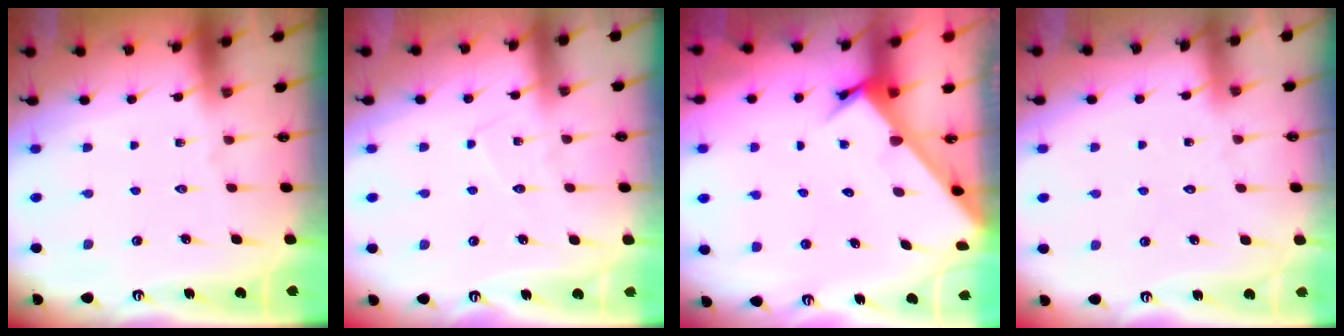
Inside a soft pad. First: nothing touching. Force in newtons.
{"total": 5.0, "press": 5.0, "slide": 0.5}
{"total": 3.2, "press": 3.2, "slide": 0.2}
{"total": 4.3, "press": 4.3, "slide": 0.4}